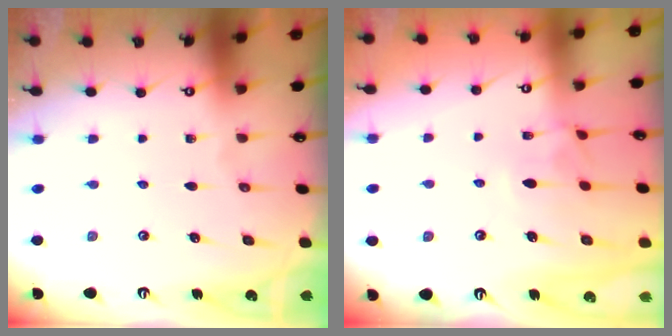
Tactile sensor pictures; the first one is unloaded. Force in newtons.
{"total": 2.6, "press": 2.5, "slide": 0.6}